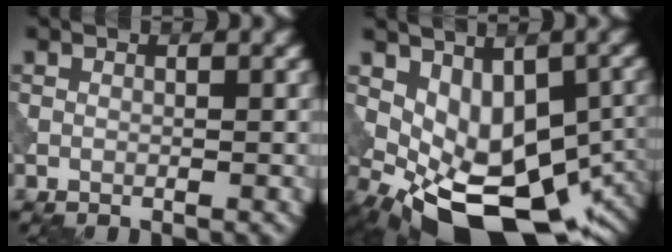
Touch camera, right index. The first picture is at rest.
{"total": 10.6, "force": [-1.5, 5.7, 8.8], "torque": [-0.143, -0.024, -0.009]}